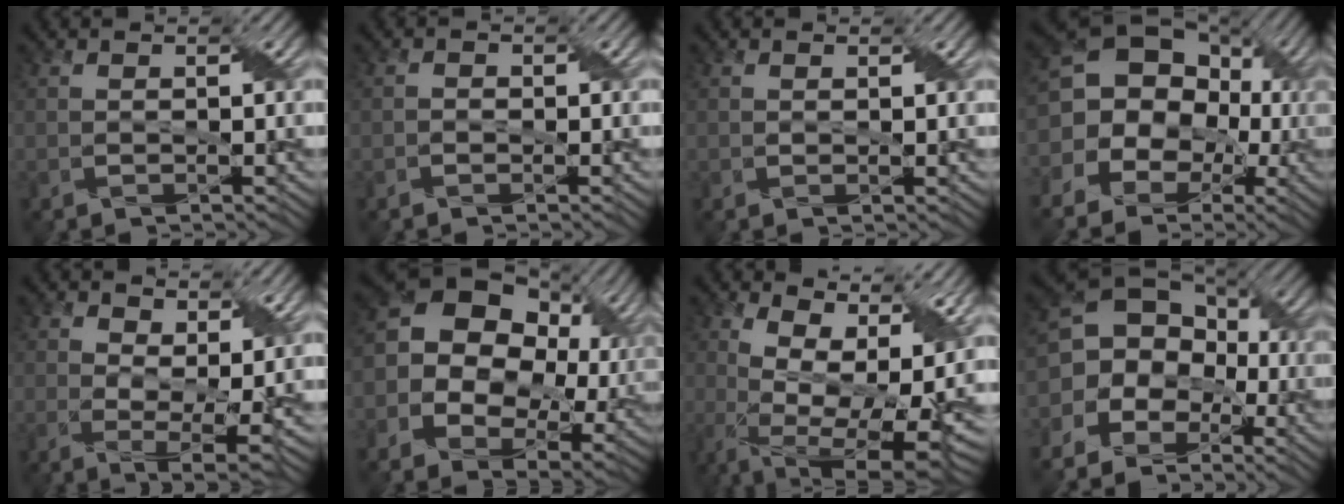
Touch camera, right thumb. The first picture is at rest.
{"total": 0.7, "force": [-0.4, 0.5, 0.3], "torque": [-0.005, 0.001, -0.007]}
{"total": 0.7, "force": [0.4, 0.4, 0.5], "torque": [-0.010, 0.001, 0.007]}
{"total": 17.0, "force": [-0.5, 14.4, 9.0], "torque": [-0.220, 0.012, -0.026]}
{"total": 5.4, "force": [2.2, 2.5, 4.3], "torque": [-0.092, -0.008, 0.039]}
{"total": 16.6, "force": [1.7, 12.4, 11.0], "torque": [-0.228, -0.006, 0.039]}
{"total": 15.7, "force": [2.2, 7.5, 13.6], "torque": [-0.221, -0.002, 0.057]}
{"total": 12.8, "force": [-2.4, 10.2, 7.4], "torque": [-0.155, 0.000, -0.058]}